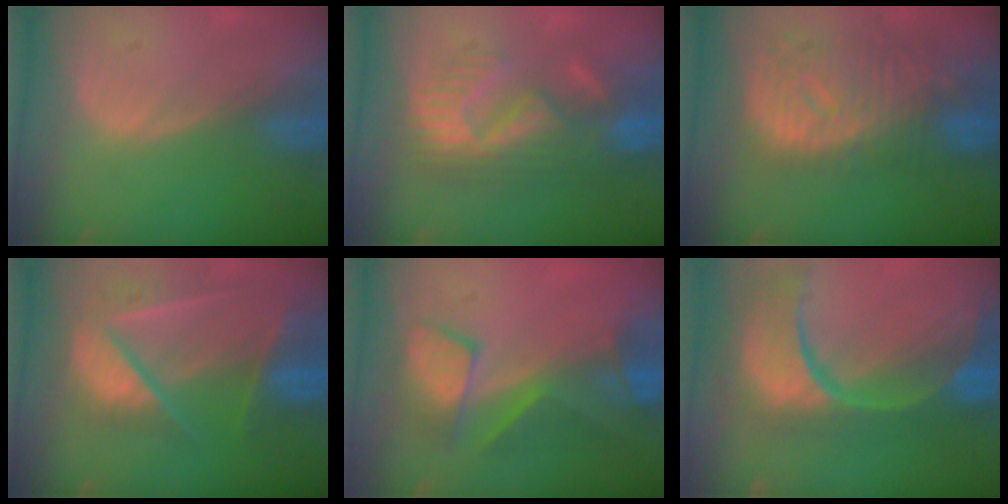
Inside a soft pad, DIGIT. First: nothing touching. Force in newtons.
{"total": 8.9, "press": 8.8, "slide": 1.5}
{"total": 11.0, "press": 9.8, "slide": 5.0}
{"total": 9.8, "press": 8.3, "slide": 5.3}
{"total": 7.8, "press": 7.6, "slide": 1.6}
{"total": 13.7, "press": 10.8, "slide": 8.3}